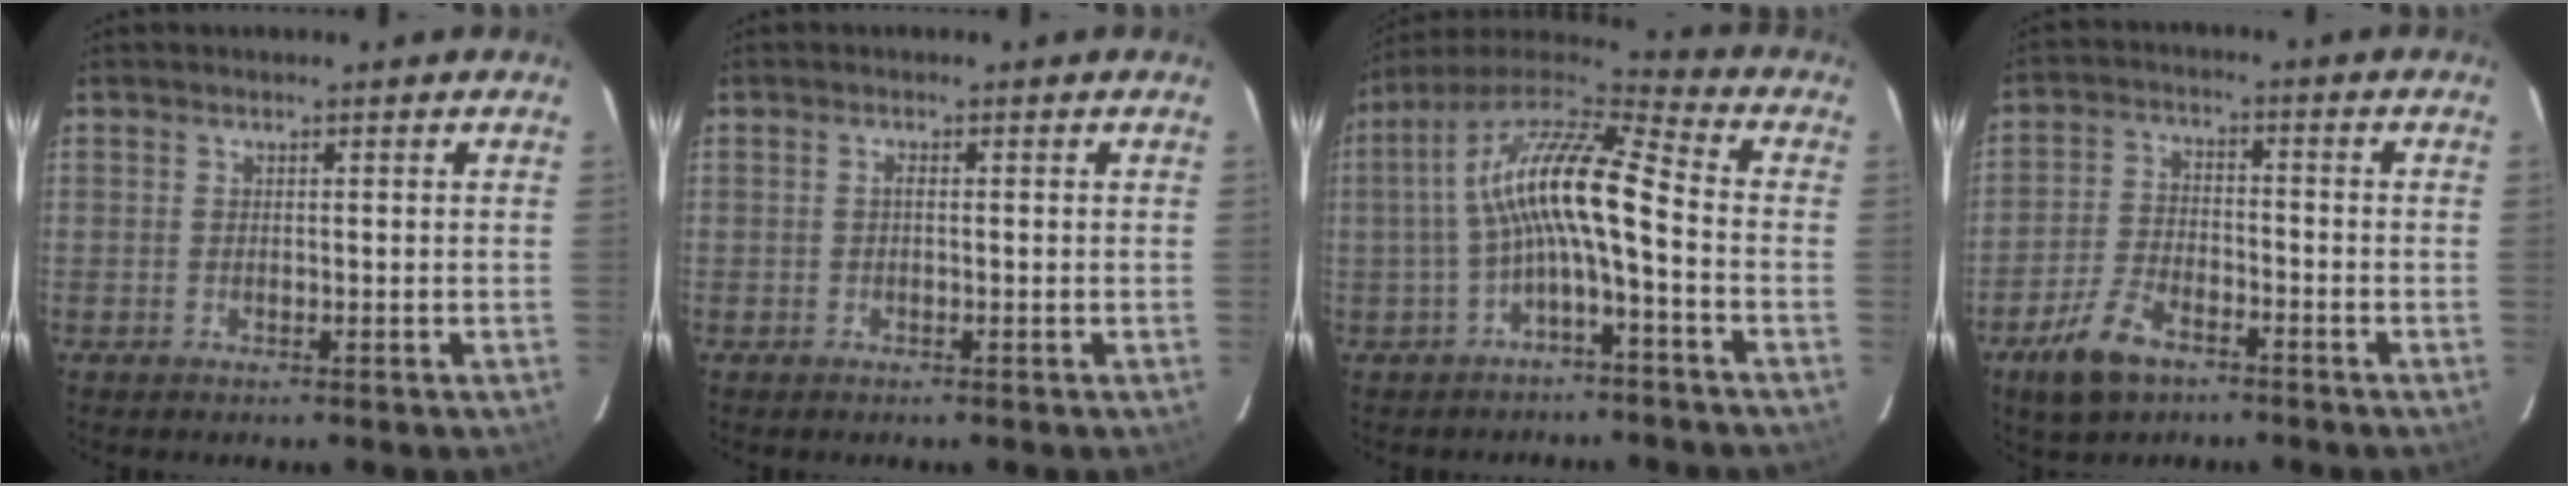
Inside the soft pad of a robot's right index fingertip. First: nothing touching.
{"total": 0.6, "force": [-0.1, 0.2, 0.5], "torque": [-0.009, 0.004, -0.003]}
{"total": 13.3, "force": [-2.0, 2.4, 13.0], "torque": [-0.255, 0.021, -0.043]}
{"total": 9.1, "force": [-6.0, 4.6, 5.2], "torque": [-0.126, 0.001, -0.111]}